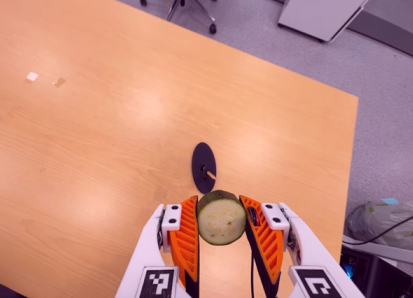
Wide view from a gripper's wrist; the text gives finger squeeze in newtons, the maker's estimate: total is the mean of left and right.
{"total": 12.2, "left": 11.4, "right": 13.0}